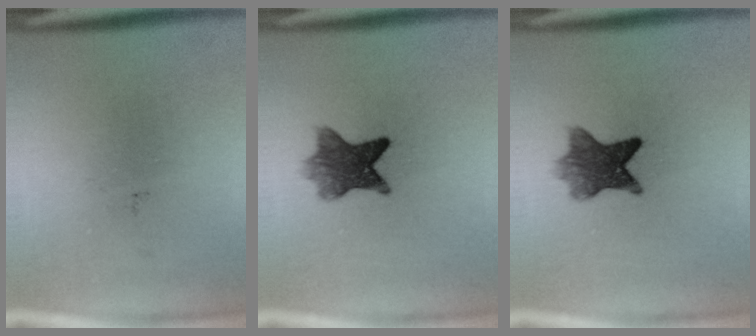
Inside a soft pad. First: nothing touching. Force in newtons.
{"total": 7.2}
{"total": 7.2}